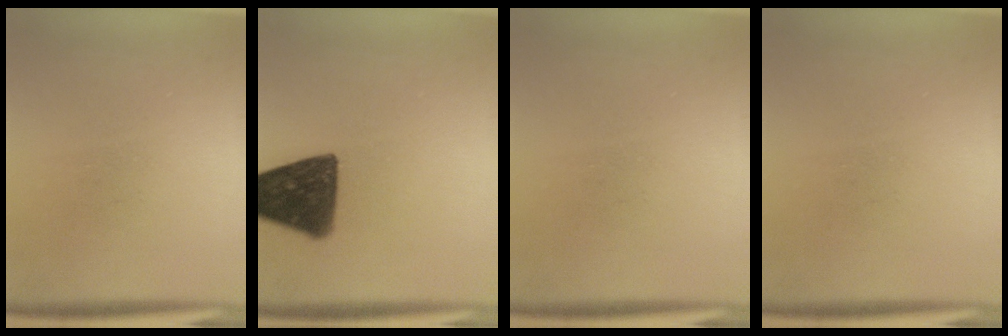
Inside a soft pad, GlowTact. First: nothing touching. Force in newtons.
{"total": 13.8}
{"total": 0.0}
{"total": 0.0}